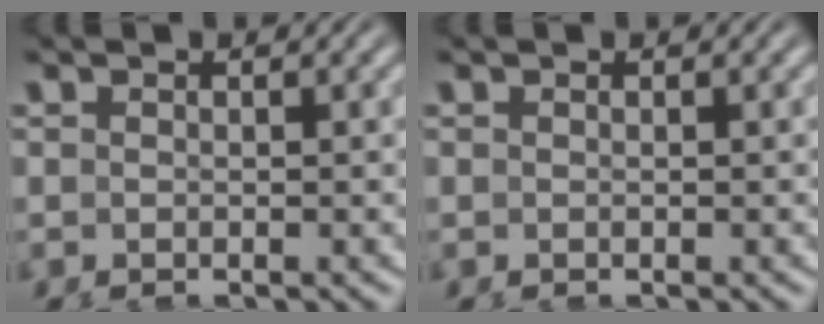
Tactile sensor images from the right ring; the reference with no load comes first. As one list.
[{"total": 0.0}]